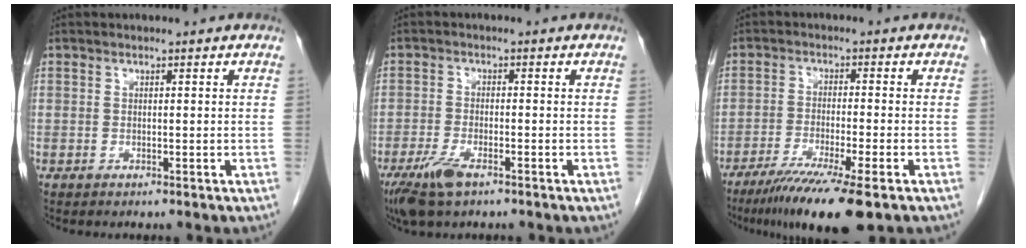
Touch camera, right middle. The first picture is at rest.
{"total": 5.6, "force": [-3.6, 1.5, 4.0], "torque": [-0.088, -0.012, -0.064]}
{"total": 10.8, "force": [-7.2, -0.1, 8.0], "torque": [-0.132, -0.029, -0.115]}